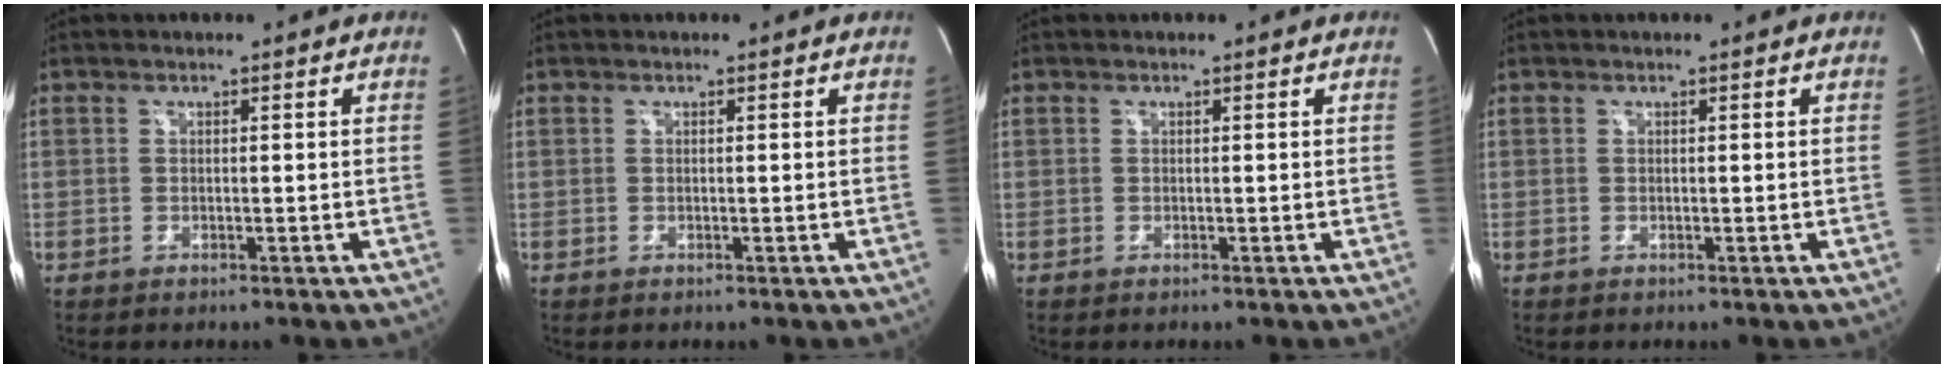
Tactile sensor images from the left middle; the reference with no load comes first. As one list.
[{"total": 0.0}, {"total": 0.0}, {"total": 0.0}]